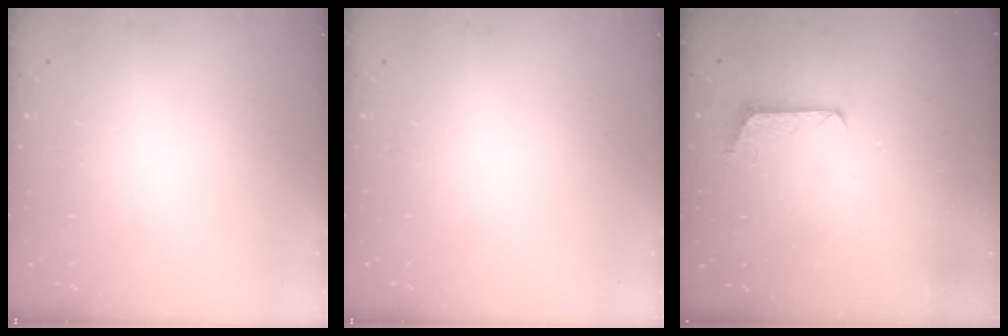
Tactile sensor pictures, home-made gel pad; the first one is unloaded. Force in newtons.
{"total": 0.0}
{"total": 5.9, "press": 5.9, "slide": 0.5}